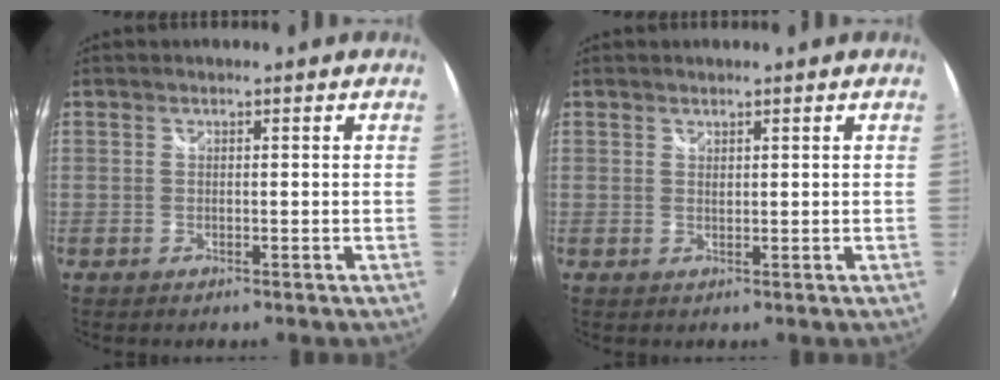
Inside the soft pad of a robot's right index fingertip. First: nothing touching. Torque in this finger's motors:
{"motor_torque": [0.23, 0.19, 0.03, 0.01]}